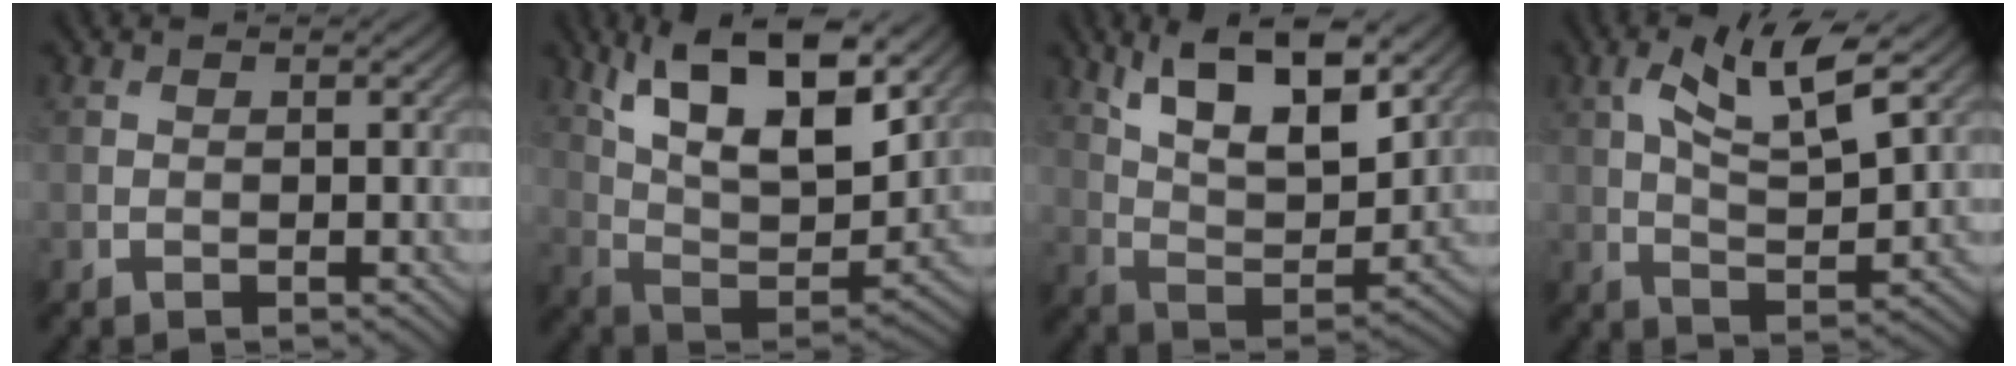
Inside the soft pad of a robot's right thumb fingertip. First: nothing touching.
{"total": 15.5, "force": [8.7, 6.0, 11.2], "torque": [-0.220, -0.005, 0.152]}
{"total": 13.5, "force": [8.2, 4.9, 9.5], "torque": [-0.172, -0.010, 0.144]}
{"total": 9.0, "force": [4.1, 2.7, 7.5], "torque": [-0.142, 0.006, 0.076]}